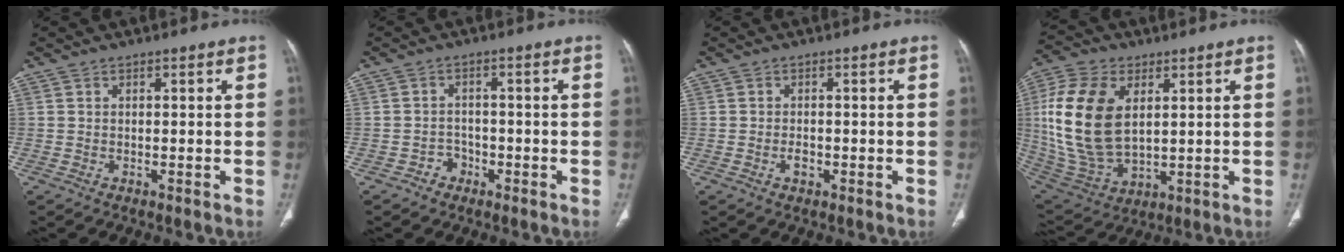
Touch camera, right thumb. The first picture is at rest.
{"total": 2.7, "force": [-1.5, 2.2, 0.4], "torque": [0.006, 0.018, -0.031]}
{"total": 1.7, "force": [-0.6, 1.1, 1.1], "torque": [-0.014, 0.003, -0.012]}
{"total": 19.8, "force": [3.7, 11.9, 15.4], "torque": [-0.321, -0.015, 0.078]}